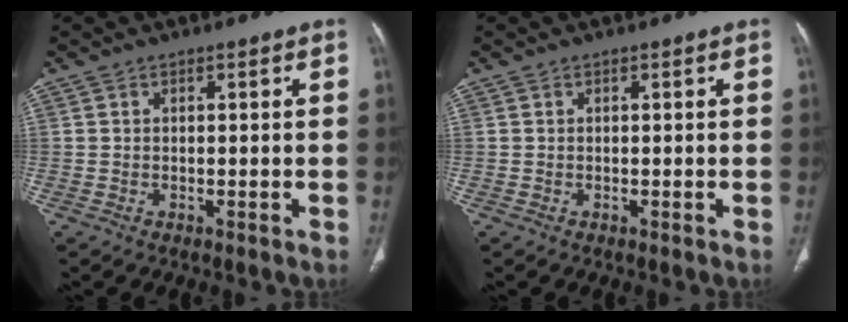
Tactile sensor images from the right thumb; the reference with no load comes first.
{"total": 0.0}